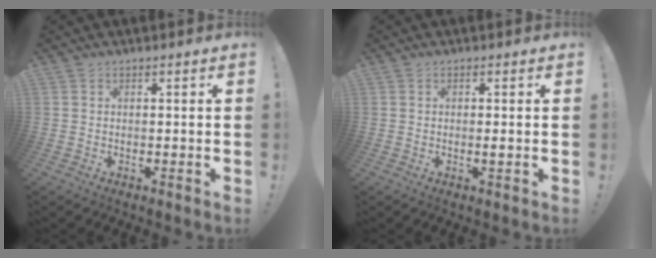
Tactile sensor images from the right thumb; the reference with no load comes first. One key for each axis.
{"total": 0.9, "fx": -0.1, "fy": -0.2, "fz": 0.8, "tx": -0.006, "ty": -0.007, "tz": -0.004}